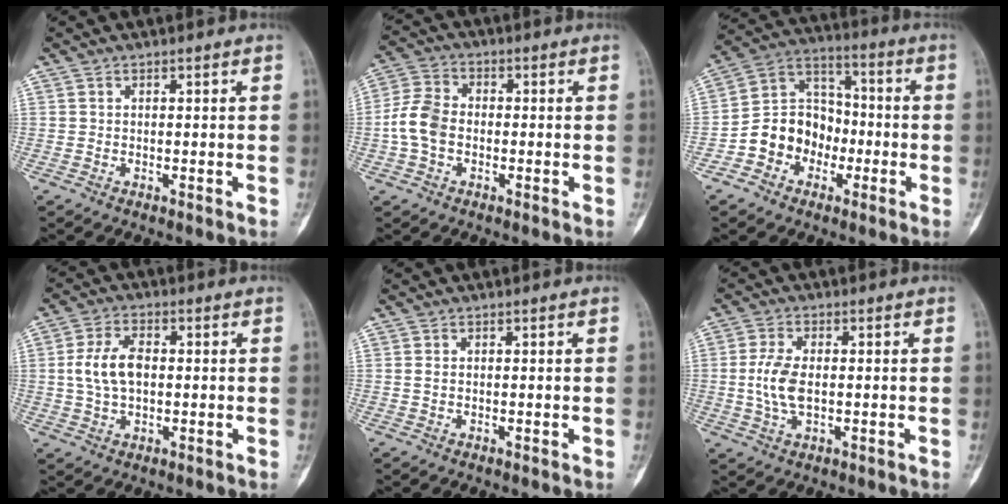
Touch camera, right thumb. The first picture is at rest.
{"total": 7.6, "force": [-1.2, 5.5, 5.1], "torque": [-0.104, 0.021, -0.033]}
{"total": 12.2, "force": [-4.0, 10.3, 5.2], "torque": [-0.050, 0.062, -0.079]}
{"total": 7.9, "force": [0.4, 4.7, 6.3], "torque": [-0.121, 0.011, 0.007]}
{"total": 0.7, "force": [0.1, 0.4, 0.5], "torque": [-0.014, -0.001, 0.001]}
{"total": 6.8, "force": [-0.3, 3.6, 5.7], "torque": [-0.129, 0.001, -0.006]}